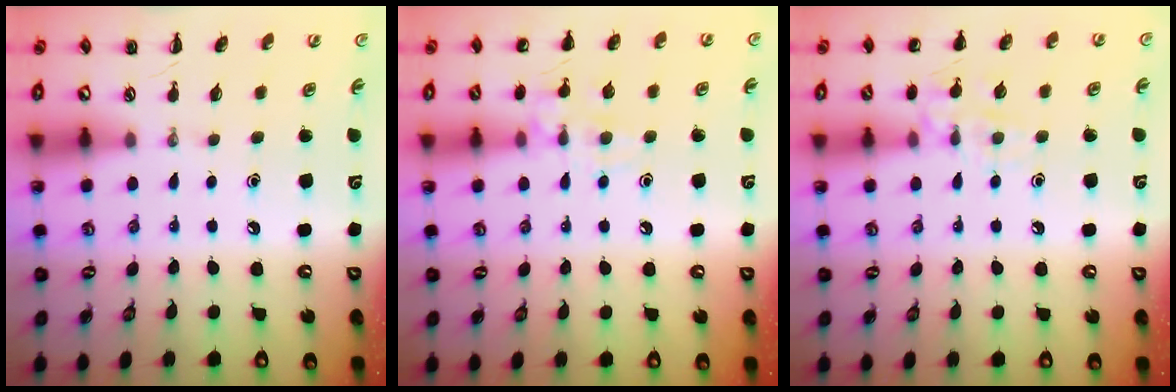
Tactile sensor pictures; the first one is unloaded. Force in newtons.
{"total": 10.0, "press": 9.9, "slide": 1.1}
{"total": 9.9, "press": 9.8, "slide": 1.6}